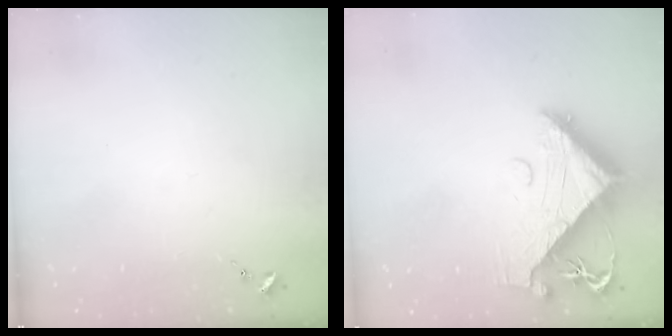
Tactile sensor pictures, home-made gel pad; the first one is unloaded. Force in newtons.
{"total": 12.6, "press": 12.5, "slide": 1.3}